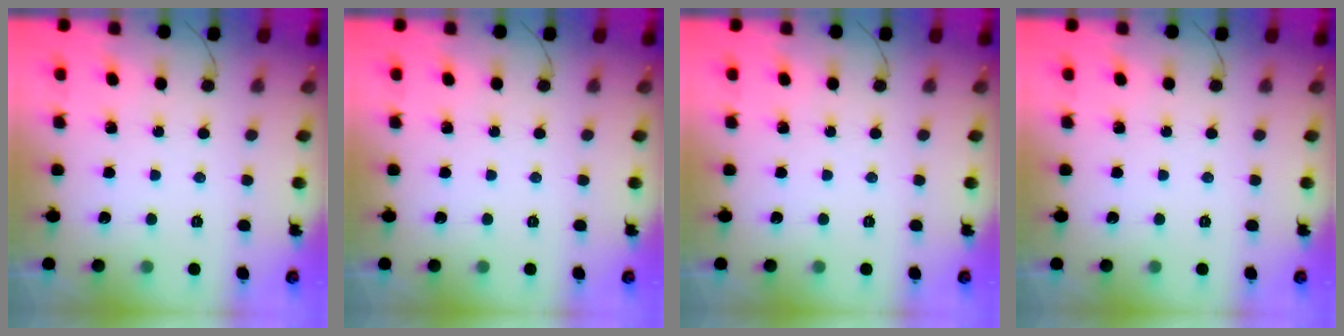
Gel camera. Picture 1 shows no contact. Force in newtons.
{"total": 0.0}
{"total": 0.0}
{"total": 0.0}